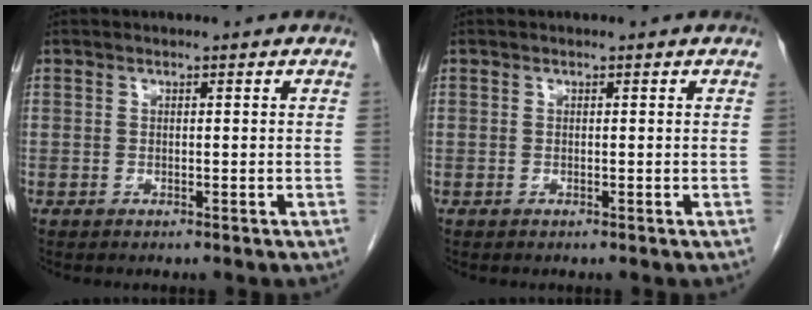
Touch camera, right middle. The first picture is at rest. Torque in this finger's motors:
{"motor_torque": [0.00, 0.00, -0.02, -0.01]}